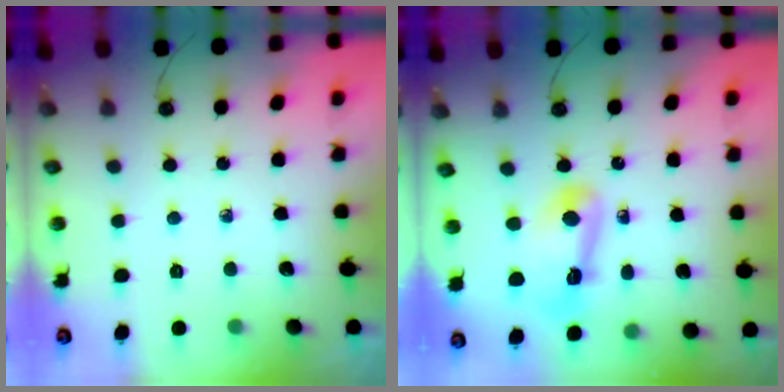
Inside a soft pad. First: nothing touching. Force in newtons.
{"total": 11.0, "press": 10.9, "slide": 1.1}